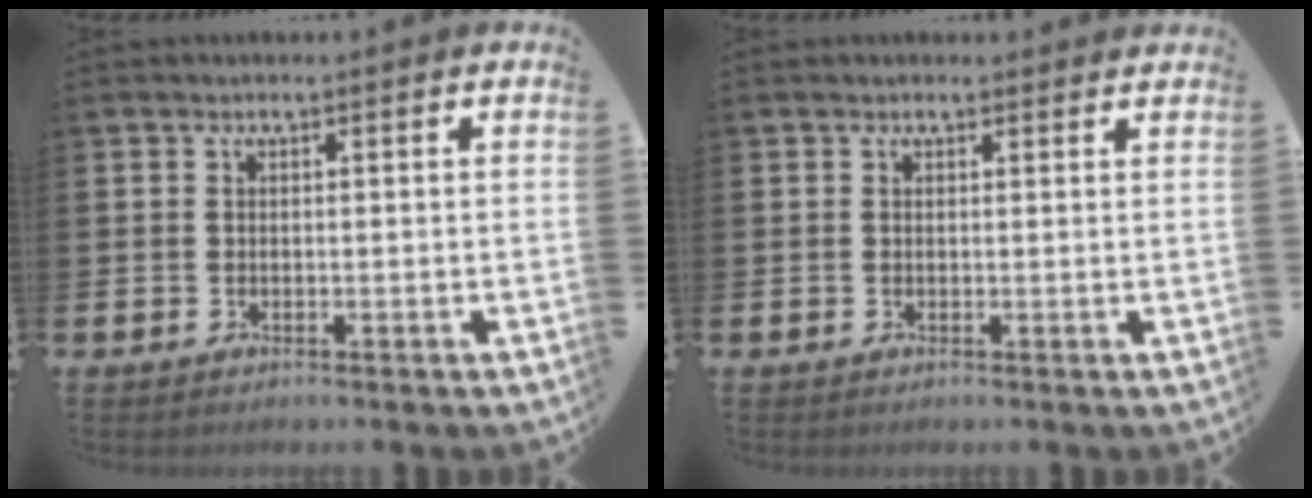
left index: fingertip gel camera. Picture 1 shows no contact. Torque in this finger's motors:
{"motor_torque": [0.76, -1.09, 0.16, 0.00]}